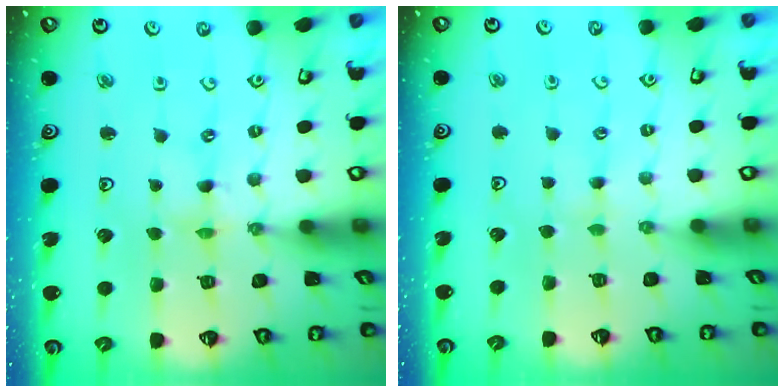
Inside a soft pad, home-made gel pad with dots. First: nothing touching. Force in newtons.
{"total": 2.3, "press": 2.3, "slide": 0.3}